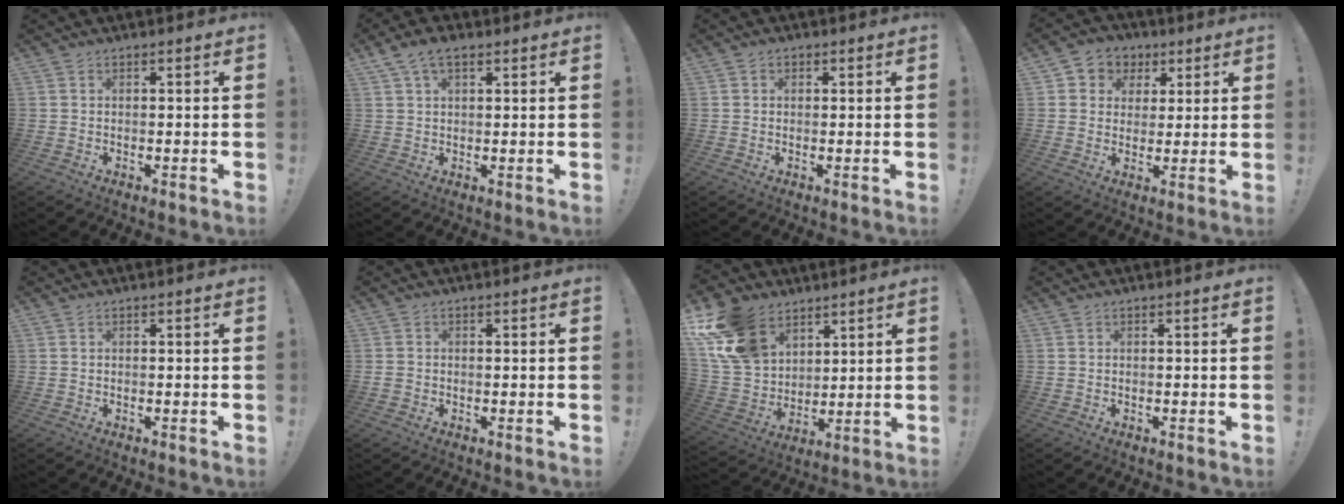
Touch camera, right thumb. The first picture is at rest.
{"total": 5.8, "force": [3.2, 2.9, 3.8], "torque": [-0.078, 0.001, 0.063]}
{"total": 1.1, "force": [0.2, 1.0, 0.4], "torque": [-0.006, 0.002, 0.004]}
{"total": 6.8, "force": [1.5, 6.4, 1.6], "torque": [-0.018, -0.006, 0.034]}
{"total": 0.0}
{"total": 1.1, "force": [-0.4, 0.9, 0.5], "torque": [-0.012, 0.005, -0.006]}
{"total": 18.2, "force": [10.5, 12.1, 8.5], "torque": [-0.169, -0.054, 0.206]}
{"total": 0.0}